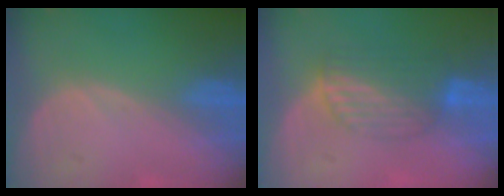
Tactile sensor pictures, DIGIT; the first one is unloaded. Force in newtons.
{"total": 6.8, "press": 6.0, "slide": 3.2}